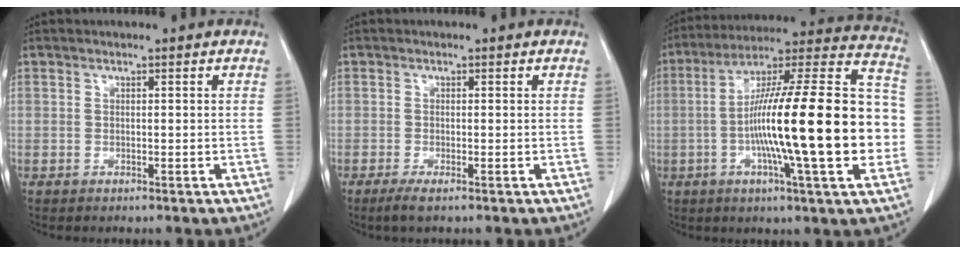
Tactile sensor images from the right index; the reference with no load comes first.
{"total": 1.9, "force": [-1.2, 0.1, 1.5], "torque": [-0.029, -0.006, -0.024]}
{"total": 25.4, "force": [-3.7, 2.0, 25.0], "torque": [-0.354, 0.013, -0.067]}